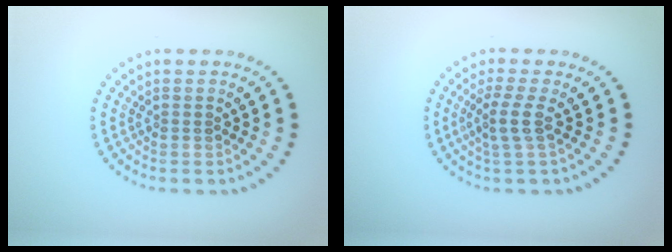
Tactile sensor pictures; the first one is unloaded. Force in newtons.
{"total": 2.2, "press": 1.6, "slide": 1.5}